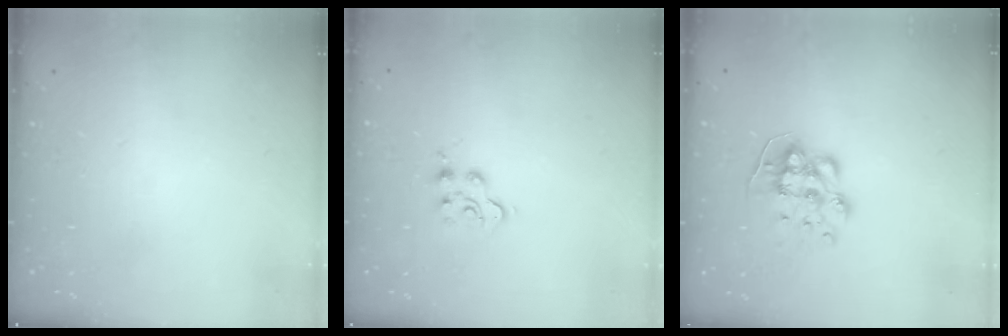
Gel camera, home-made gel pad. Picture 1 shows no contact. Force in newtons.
{"total": 4.2, "press": 4.2, "slide": 0.6}
{"total": 9.1, "press": 9.1, "slide": 0.3}